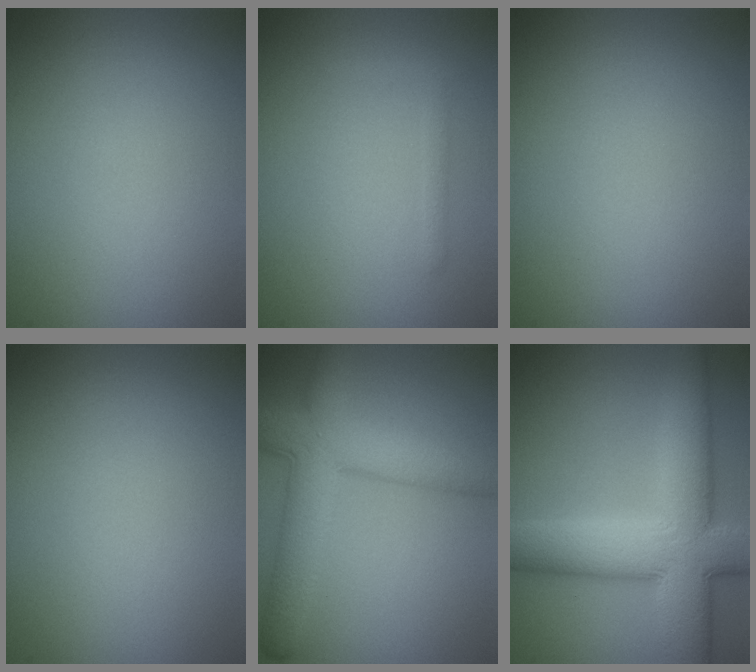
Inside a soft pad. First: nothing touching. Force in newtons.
{"total": 0.8, "press": 0.8, "slide": 0.0}
{"total": 0.0}
{"total": 0.0}
{"total": 6.3, "press": 6.3, "slide": 0.3}
{"total": 10.9, "press": 10.9, "slide": 0.6}